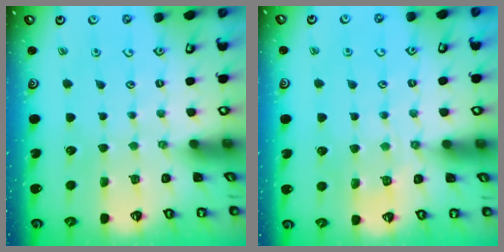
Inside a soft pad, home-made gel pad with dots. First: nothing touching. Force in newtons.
{"total": 4.9, "press": 4.8, "slide": 0.8}